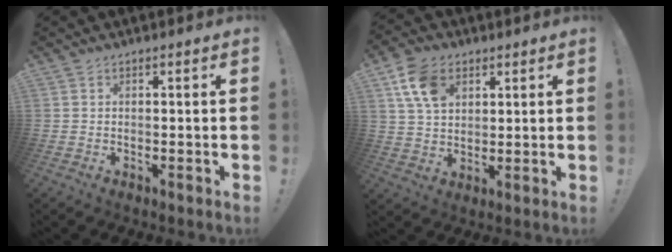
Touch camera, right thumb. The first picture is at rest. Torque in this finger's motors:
{"motor_torque": [-0.53, 0.98, 0.18, 0.36, 0.27]}